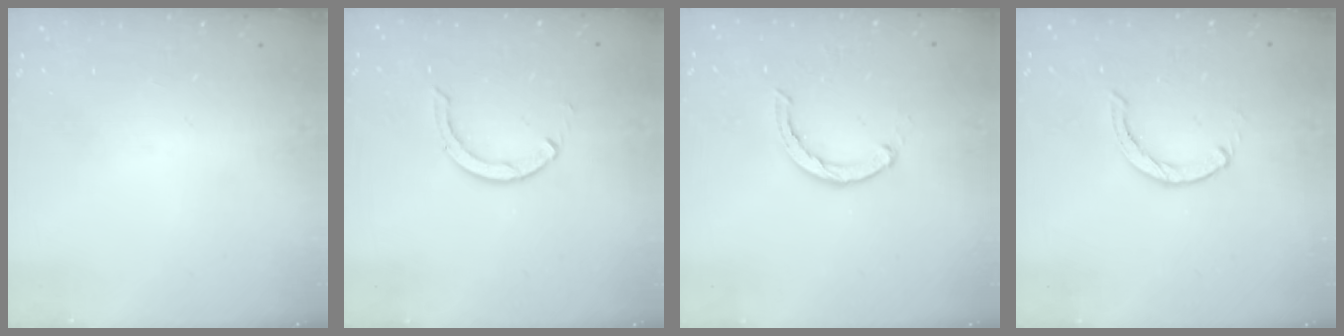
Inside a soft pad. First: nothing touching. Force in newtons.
{"total": 2.9, "press": 2.9, "slide": 0.4}
{"total": 2.3, "press": 2.3, "slide": 0.3}
{"total": 0.0}